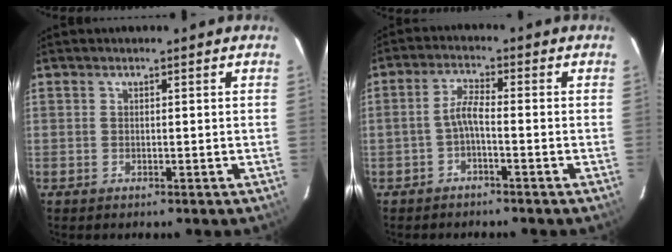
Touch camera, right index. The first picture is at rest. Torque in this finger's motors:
{"motor_torque": [0.42, -0.27, 0.29, 0.08]}